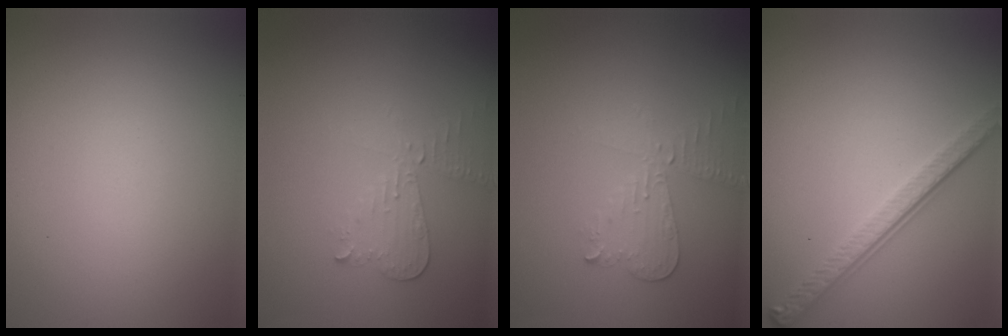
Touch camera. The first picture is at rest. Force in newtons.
{"total": 2.1, "press": 2.1, "slide": 0.1}
{"total": 2.6, "press": 2.5, "slide": 0.6}
{"total": 3.9, "press": 2.8, "slide": 2.7}